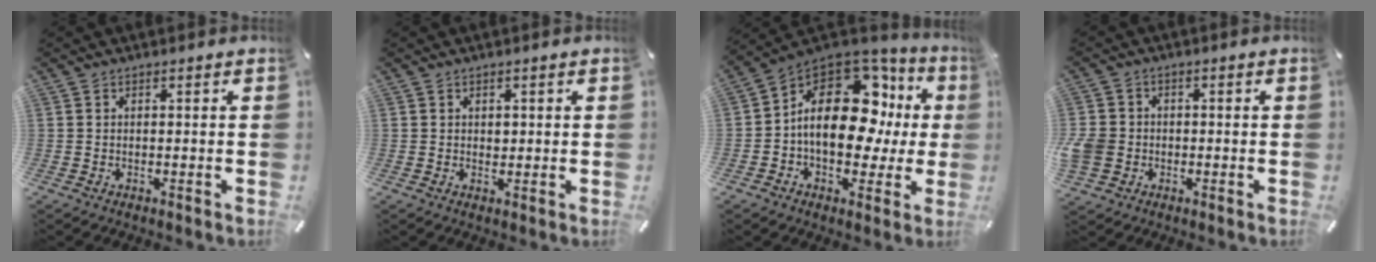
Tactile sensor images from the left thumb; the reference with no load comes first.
{"total": 1.2, "force": [0.2, 1.1, 0.5], "torque": [0.006, -0.002, 0.000]}
{"total": 20.1, "force": [2.0, 12.9, 15.2], "torque": [-0.245, -0.009, 0.035]}
{"total": 5.5, "force": [-1.2, 5.0, 2.1], "torque": [-0.065, 0.004, -0.024]}